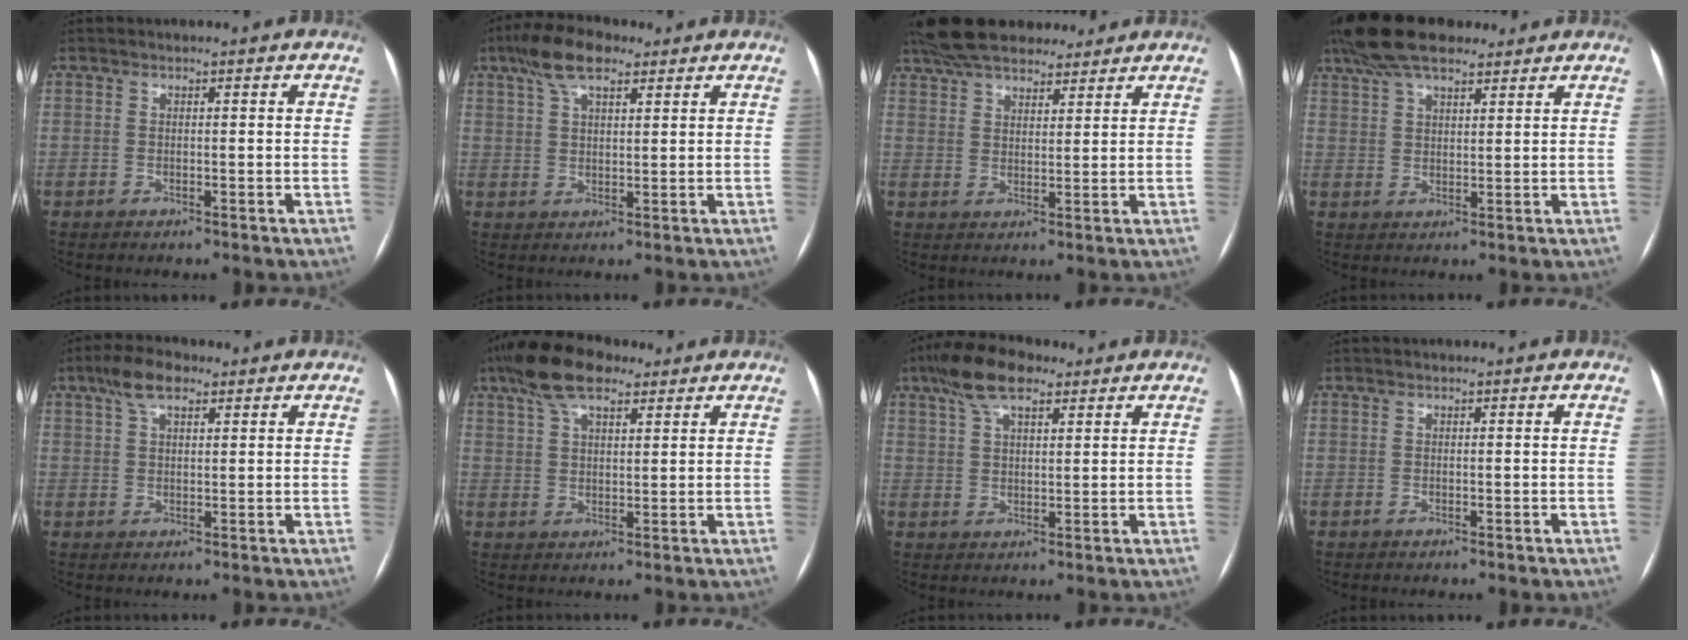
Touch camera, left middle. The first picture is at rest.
{"total": 7.7, "force": [4.9, 2.8, 5.2], "torque": [-0.105, 0.025, 0.087]}
{"total": 15.8, "force": [13.1, 5.5, 6.8], "torque": [-0.127, 0.046, 0.212]}
{"total": 12.2, "force": [9.5, 4.0, 6.5], "torque": [-0.125, 0.051, 0.167]}
{"total": 5.5, "force": [3.4, 2.2, 3.7], "torque": [-0.076, 0.020, 0.061]}
{"total": 9.3, "force": [6.3, 3.6, 5.8], "torque": [-0.116, 0.030, 0.113]}
{"total": 8.5, "force": [5.5, 3.1, 5.7], "torque": [-0.114, 0.027, 0.098]}
{"total": 0.0}